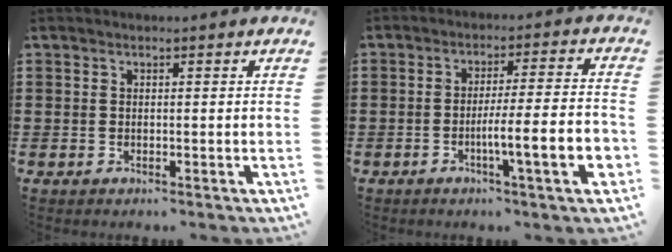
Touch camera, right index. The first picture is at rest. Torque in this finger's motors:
{"motor_torque": [1.36, -0.61, 0.50, 0.13]}